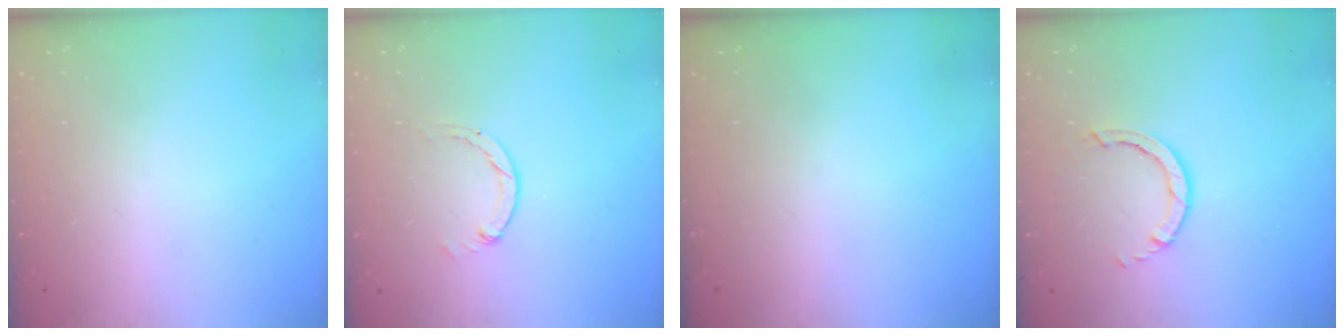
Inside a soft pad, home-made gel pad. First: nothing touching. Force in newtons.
{"total": 1.3, "press": 1.2, "slide": 0.2}
{"total": 0.0}
{"total": 2.6, "press": 2.6, "slide": 0.3}